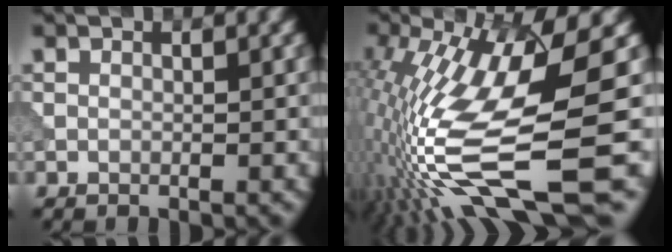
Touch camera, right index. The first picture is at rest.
{"total": 14.5, "force": [-3.5, 2.9, 13.7], "torque": [-0.284, -0.005, -0.047]}